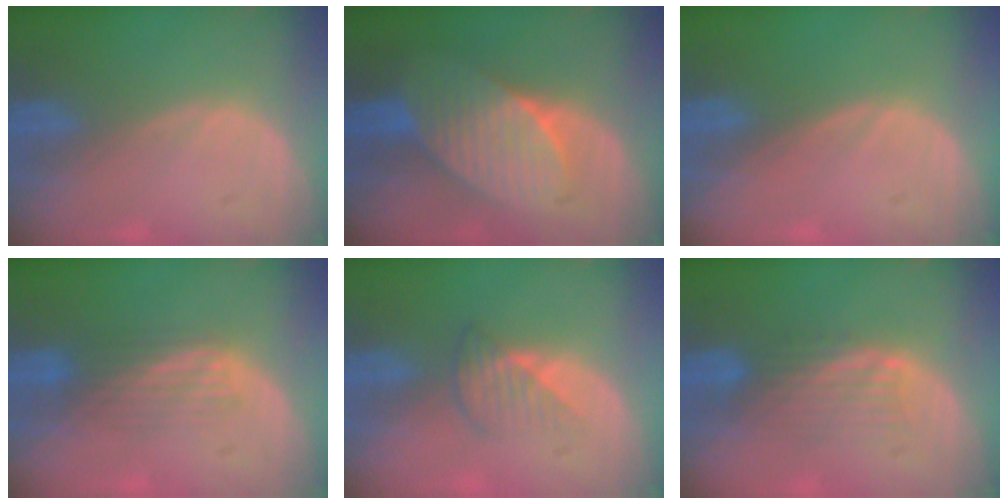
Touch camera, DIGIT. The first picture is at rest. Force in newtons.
{"total": 7.3, "press": 7.3, "slide": 1.0}
{"total": 0.0}
{"total": 3.8, "press": 3.8, "slide": 0.1}
{"total": 3.2, "press": 3.0, "slide": 1.0}
{"total": 4.6, "press": 4.0, "slide": 2.4}